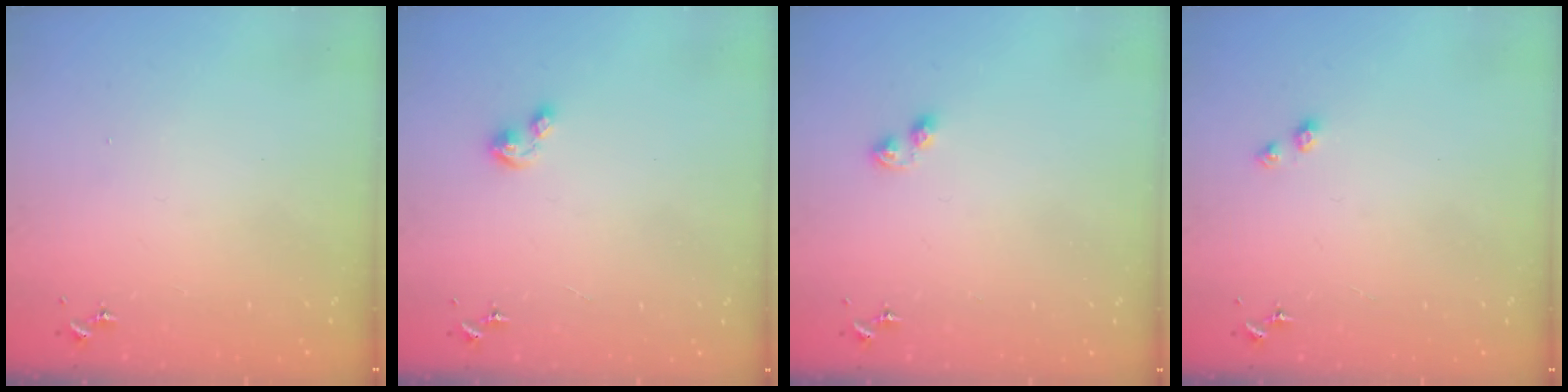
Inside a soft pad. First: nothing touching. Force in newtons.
{"total": 3.7, "press": 3.7, "slide": 0.3}
{"total": 3.1, "press": 3.1, "slide": 0.6}
{"total": 3.4, "press": 3.3, "slide": 0.7}